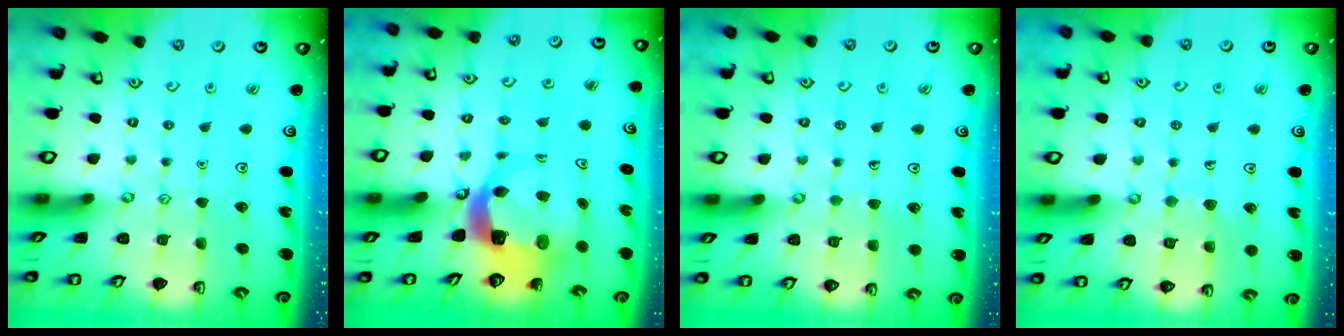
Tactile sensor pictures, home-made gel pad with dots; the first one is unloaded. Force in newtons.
{"total": 6.8, "press": 6.7, "slide": 0.9}
{"total": 2.9, "press": 2.9, "slide": 0.2}
{"total": 6.5, "press": 6.5, "slide": 0.5}